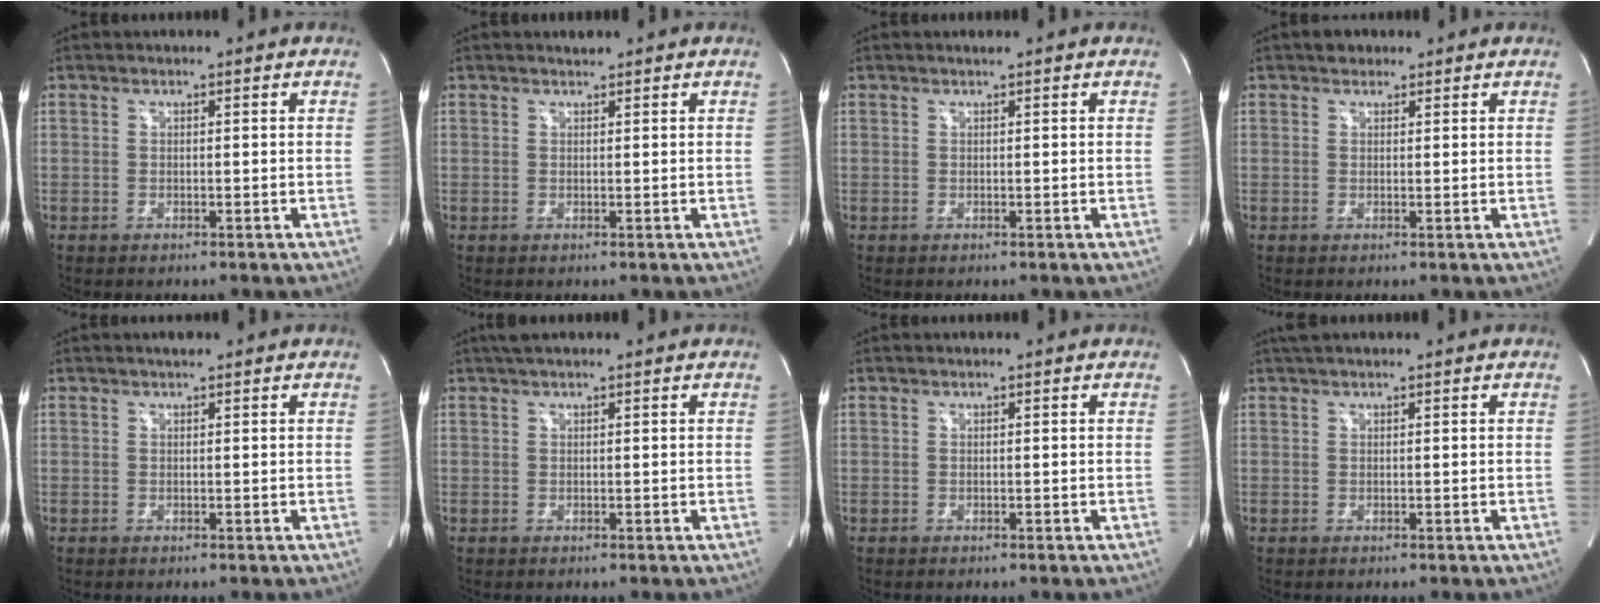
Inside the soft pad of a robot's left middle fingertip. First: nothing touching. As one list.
[{"total": 0.6, "force": [0.6, 0.1, 0.0], "torque": [-0.012, 0.001, 0.012]}, {"total": 0.0}, {"total": 1.7, "force": [1.3, 1.1, 0.4], "torque": [-0.009, 0.009, 0.018]}, {"total": 0.8, "force": [0.7, 0.2, 0.5], "torque": [-0.015, 0.004, 0.012]}, {"total": 2.1, "force": [1.7, 0.3, 1.2], "torque": [-0.021, 0.022, 0.029]}, {"total": 0.0}, {"total": 2.3, "force": [1.9, 0.3, 1.1], "torque": [-0.021, 0.028, 0.035]}]